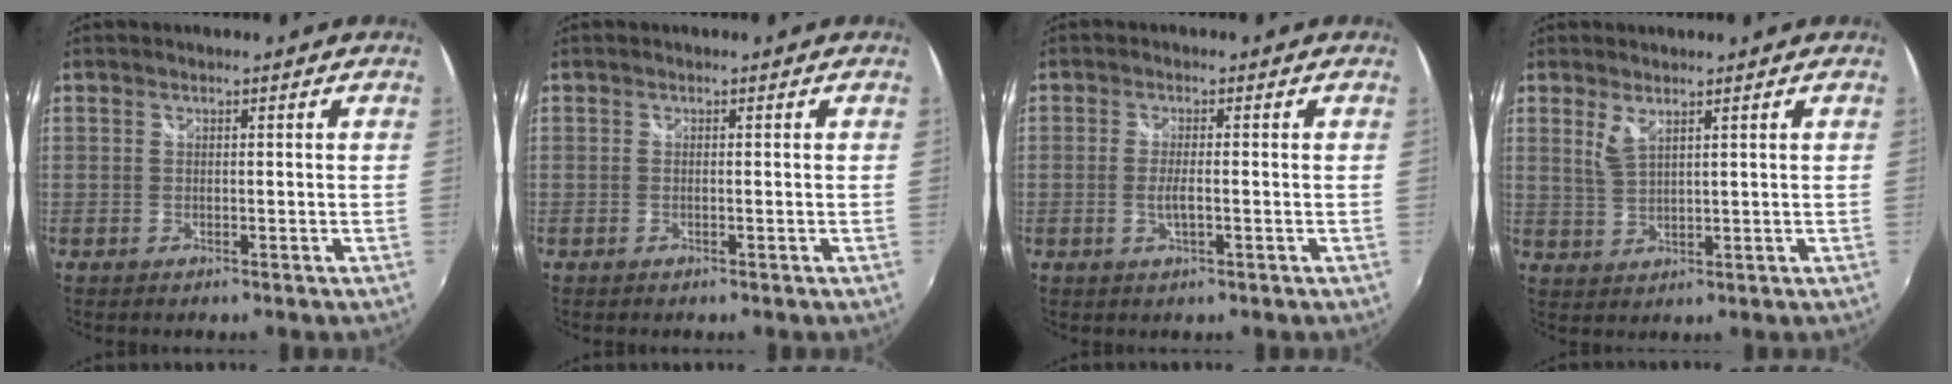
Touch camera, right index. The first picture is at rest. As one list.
[{"total": 0.0}, {"total": 2.4, "force": [-0.6, 0.3, 2.3], "torque": [-0.046, -0.004, -0.010]}, {"total": 3.1, "force": [1.9, 0.9, 2.3], "torque": [-0.046, -0.005, 0.038]}]